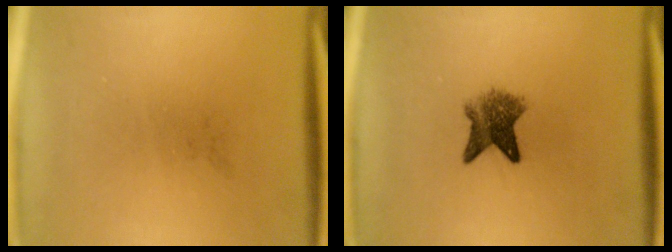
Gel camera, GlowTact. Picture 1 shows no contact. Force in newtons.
{"total": 4.9}